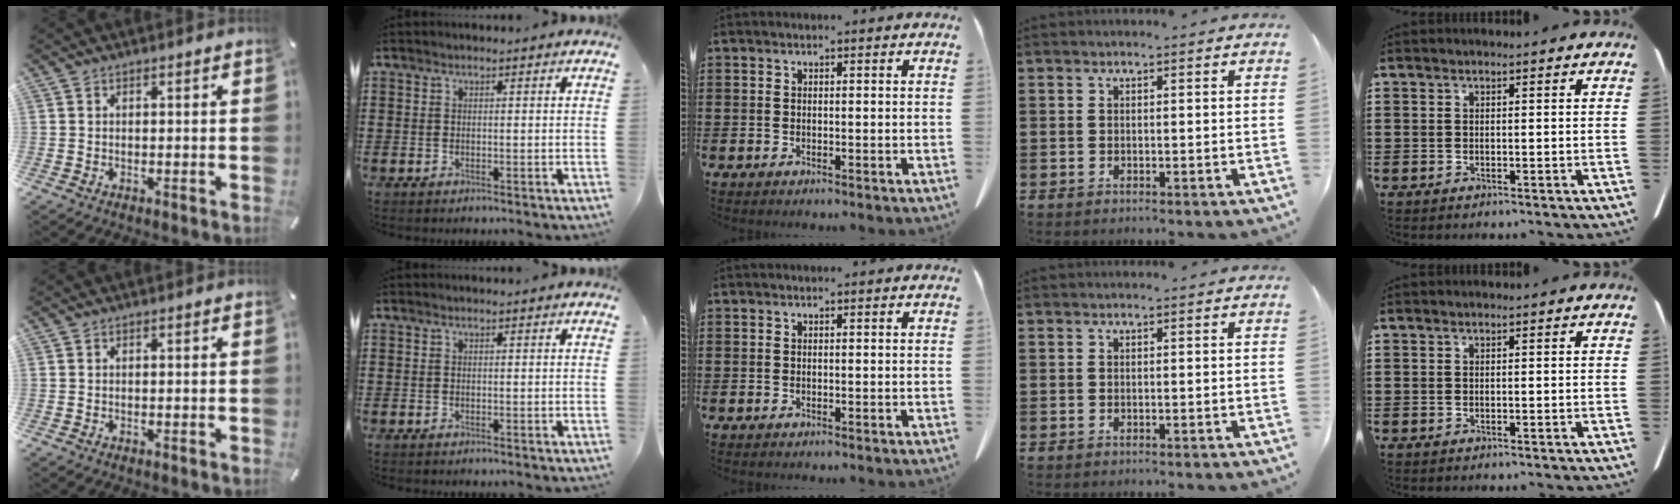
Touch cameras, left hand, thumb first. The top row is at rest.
{}